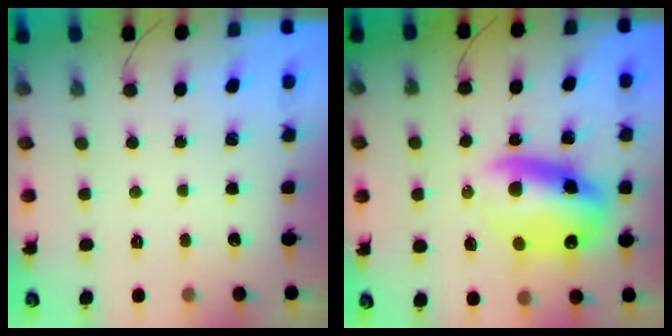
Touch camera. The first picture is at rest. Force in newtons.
{"total": 13.6, "press": 13.1, "slide": 3.5}